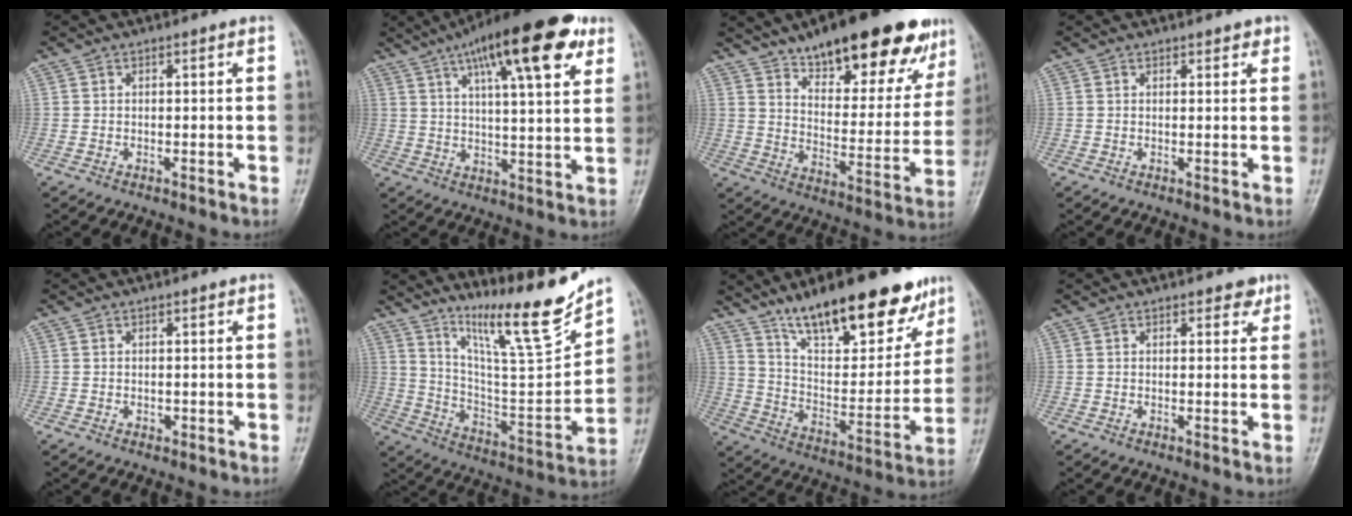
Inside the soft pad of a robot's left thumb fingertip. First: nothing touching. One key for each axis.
{"total": 19.3, "fx": 10.3, "fy": 5.3, "fz": 15.4, "tx": -0.219, "ty": -0.015, "tz": 0.154}
{"total": 25.3, "fx": 17.0, "fy": 9.4, "fz": 16.3, "tx": -0.186, "ty": -0.053, "tz": 0.248}
{"total": 1.4, "fx": 1.1, "fy": 0.7, "fz": 0.6, "tx": 0.004, "ty": -0.005, "tz": 0.009}
{"total": 0.6, "fx": 0.1, "fy": 0.5, "fz": 0.3, "tx": 0.000, "ty": 0.000, "tz": 0.001}
{"total": 18.3, "fx": 14.4, "fy": 1.6, "fz": 11.2, "tx": -0.150, "ty": -0.098, "tz": 0.253}
{"total": 23.7, "fx": 16.4, "fy": 8.0, "fz": 15.1, "tx": -0.184, "ty": -0.067, "tz": 0.268}
{"total": 2.3, "fx": 1.6, "fy": 1.2, "fz": 1.0, "tx": 0.005, "ty": -0.007, "tz": 0.017}